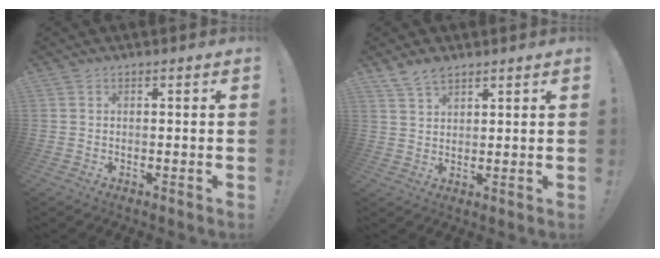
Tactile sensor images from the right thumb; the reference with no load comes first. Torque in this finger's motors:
{"motor_torque": [0.00, 0.01, 0.05, 0.04, 0.00]}